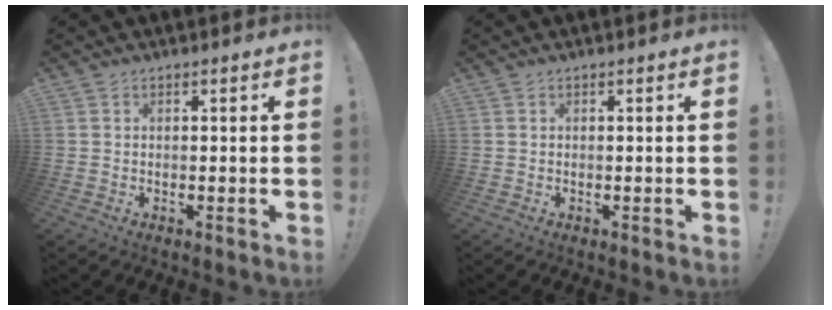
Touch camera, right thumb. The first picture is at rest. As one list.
[{"total": 0.0}]